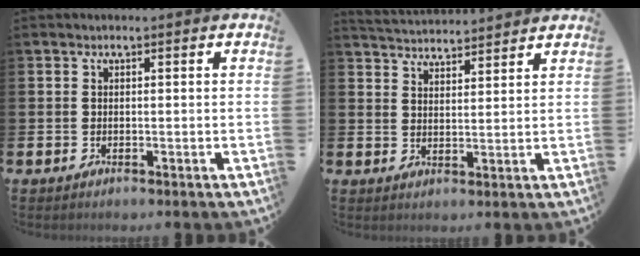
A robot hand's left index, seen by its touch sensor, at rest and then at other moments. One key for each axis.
{"total": 4.0, "fx": 4.0, "fy": 0.1, "fz": -0.2, "tx": -0.012, "ty": -0.025, "tz": 0.073}